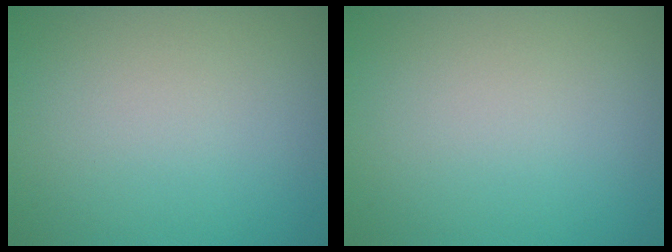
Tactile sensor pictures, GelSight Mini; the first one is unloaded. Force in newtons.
{"total": 0.0}